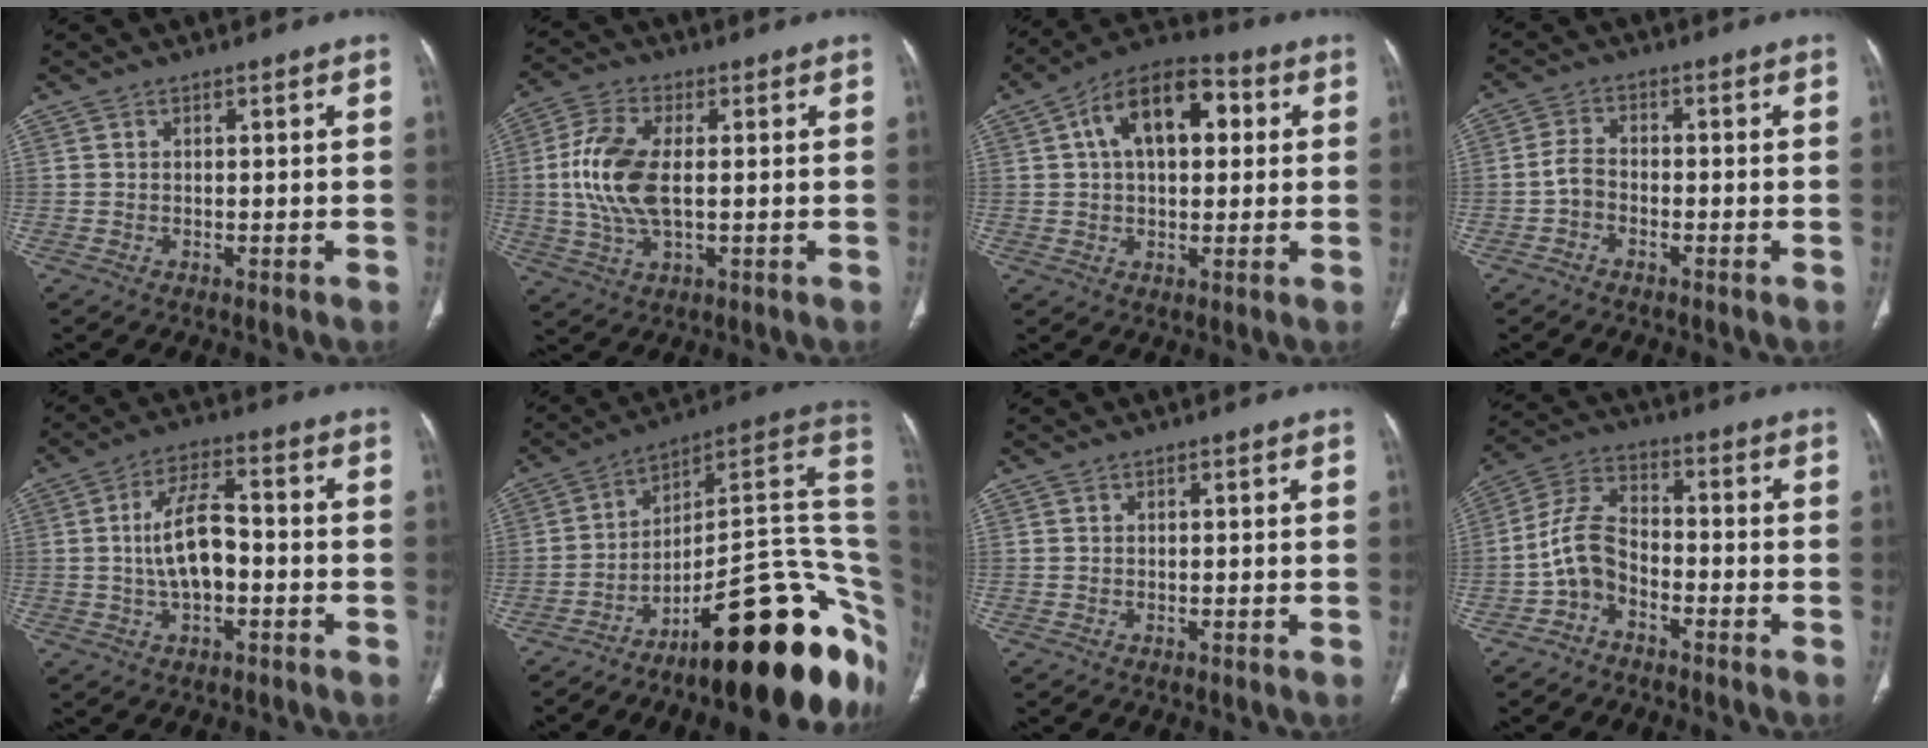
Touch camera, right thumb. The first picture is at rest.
{"total": 11.8, "force": [0.5, 5.9, 10.3], "torque": [-0.224, 0.003, 0.009]}
{"total": 14.6, "force": [3.7, 8.3, 11.5], "torque": [-0.160, 0.022, 0.053]}
{"total": 3.2, "force": [-1.3, 2.2, 2.0], "torque": [-0.031, 0.018, -0.030]}
{"total": 9.4, "force": [-1.0, 4.5, 8.2], "torque": [-0.149, 0.027, -0.023]}
{"total": 28.5, "force": [-10.2, 8.6, 25.2], "torque": [-0.211, 0.110, -0.141]}
{"total": 0.0}
{"total": 7.9, "force": [-3.3, 5.1, 5.1], "torque": [-0.095, 0.046, -0.076]}